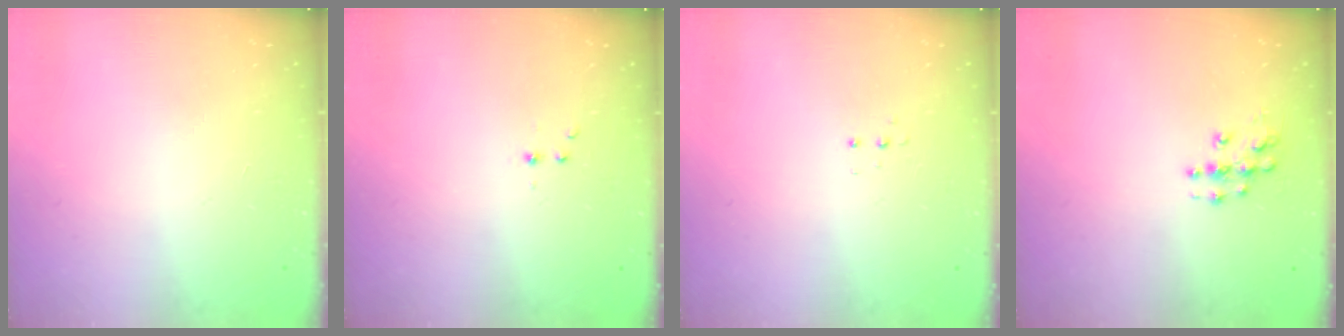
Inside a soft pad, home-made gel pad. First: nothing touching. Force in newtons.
{"total": 2.2, "press": 1.9, "slide": 1.0}
{"total": 3.3, "press": 3.2, "slide": 0.6}
{"total": 6.1, "press": 6.1, "slide": 0.3}